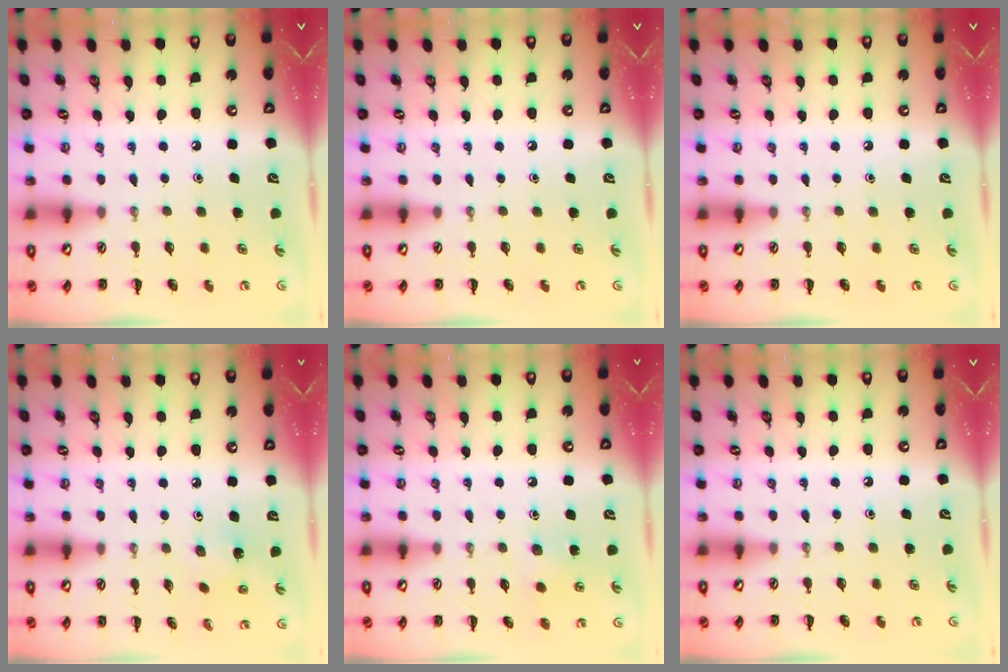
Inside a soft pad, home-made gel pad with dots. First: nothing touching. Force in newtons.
{"total": 0.0}
{"total": 0.0}
{"total": 2.6, "press": 2.5, "slide": 0.8}
{"total": 6.3, "press": 6.1, "slide": 1.8}
{"total": 0.0}